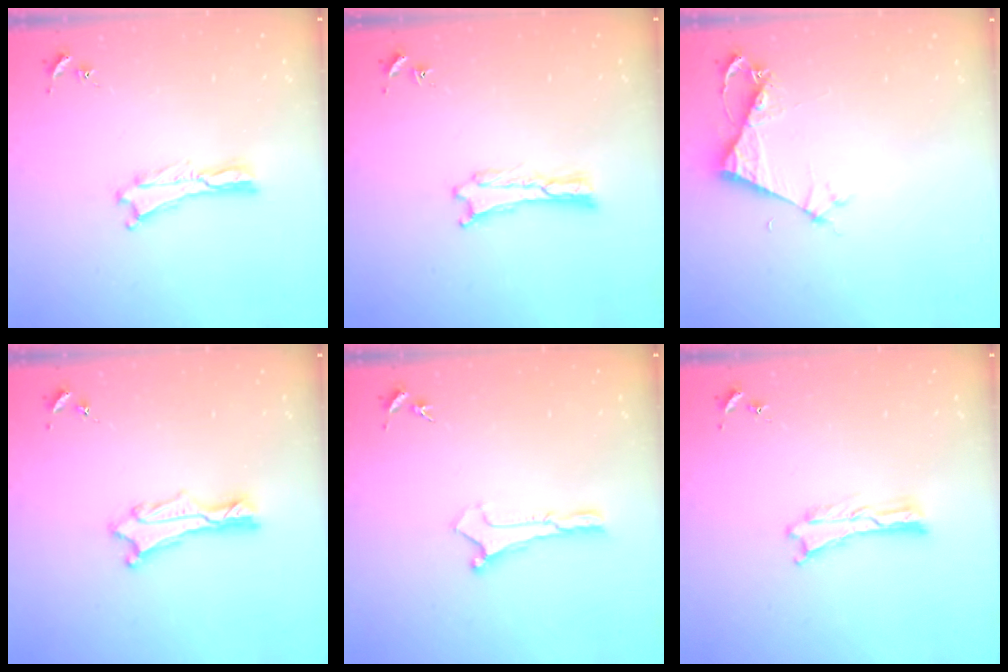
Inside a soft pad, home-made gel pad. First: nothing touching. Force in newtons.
{"total": 0.8, "press": 0.8, "slide": 0.0}
{"total": 4.0, "press": 4.0, "slide": 0.3}
{"total": 1.3, "press": 1.3, "slide": 0.1}
{"total": 0.0}
{"total": 0.0}